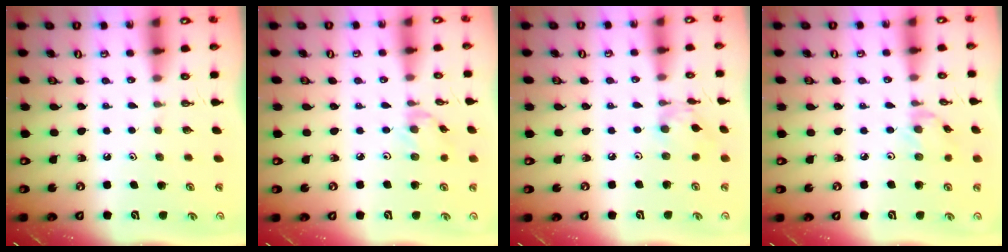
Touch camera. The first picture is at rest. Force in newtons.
{"total": 3.0, "press": 2.9, "slide": 0.4}
{"total": 3.9, "press": 3.9, "slide": 0.3}
{"total": 3.0, "press": 2.9, "slide": 0.4}